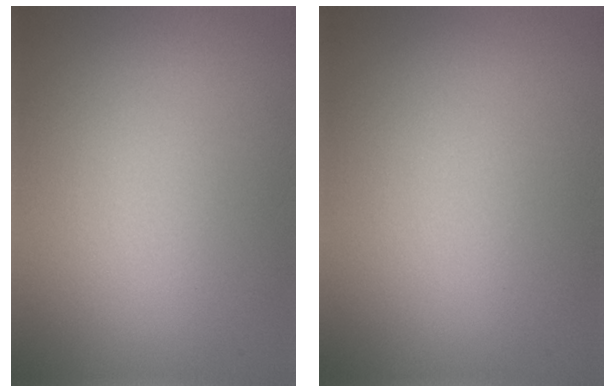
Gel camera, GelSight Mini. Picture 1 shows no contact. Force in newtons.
{"total": 0.0}